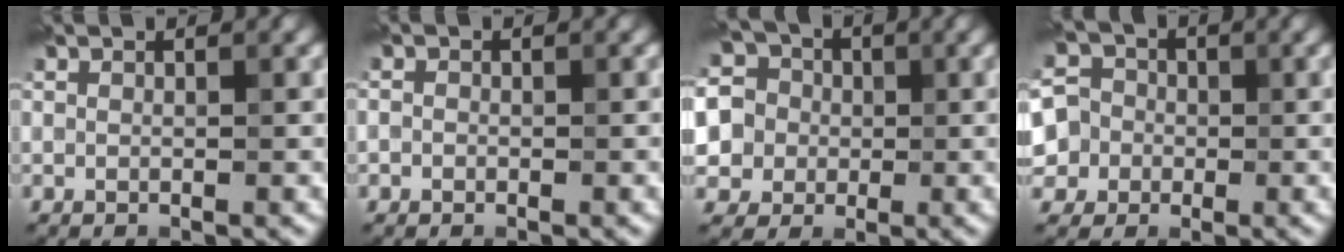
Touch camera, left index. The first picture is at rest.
{"total": 1.2, "force": [0.1, 1.1, 0.5], "torque": [0.008, 0.007, -0.012]}
{"total": 9.5, "force": [1.9, 8.5, 3.8], "torque": [-0.103, 0.041, 0.005]}
{"total": 6.6, "force": [-1.2, 6.3, 1.6], "torque": [-0.038, 0.021, -0.051]}